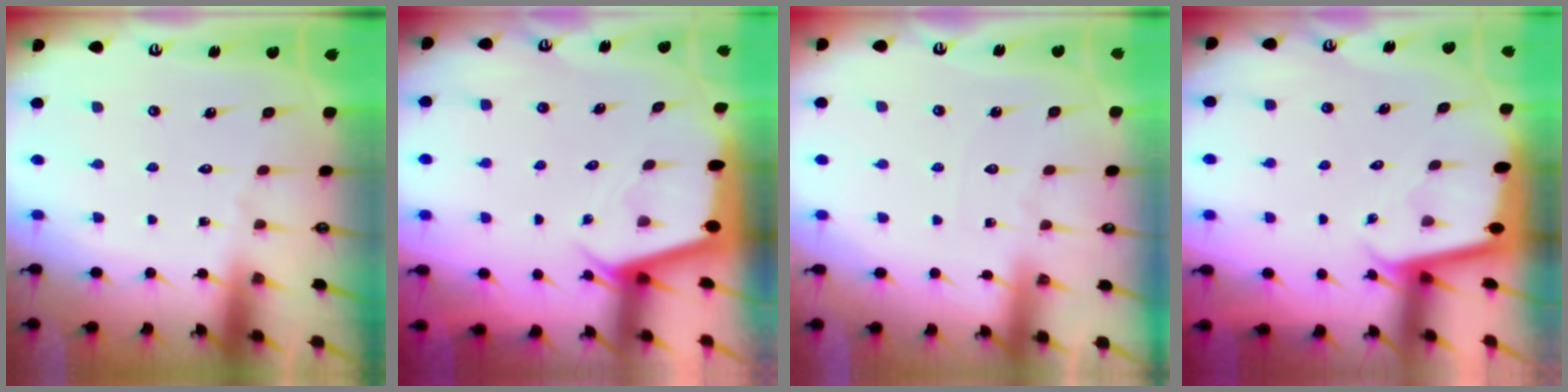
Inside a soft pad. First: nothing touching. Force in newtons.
{"total": 2.2, "press": 2.2, "slide": 0.2}
{"total": 2.1, "press": 2.1, "slide": 0.3}
{"total": 1.7, "press": 1.7, "slide": 0.0}